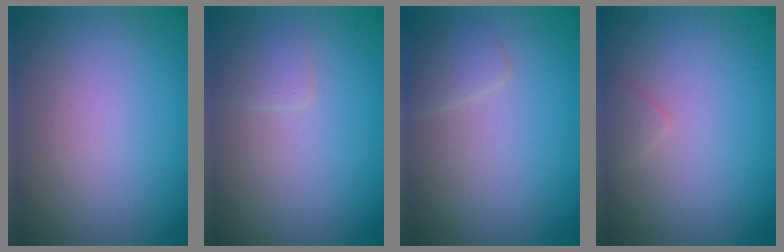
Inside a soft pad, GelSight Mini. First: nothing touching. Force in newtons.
{"total": 1.0, "press": 1.0, "slide": 0.0}
{"total": 1.4, "press": 1.4, "slide": 0.1}
{"total": 0.8, "press": 0.8, "slide": 0.0}